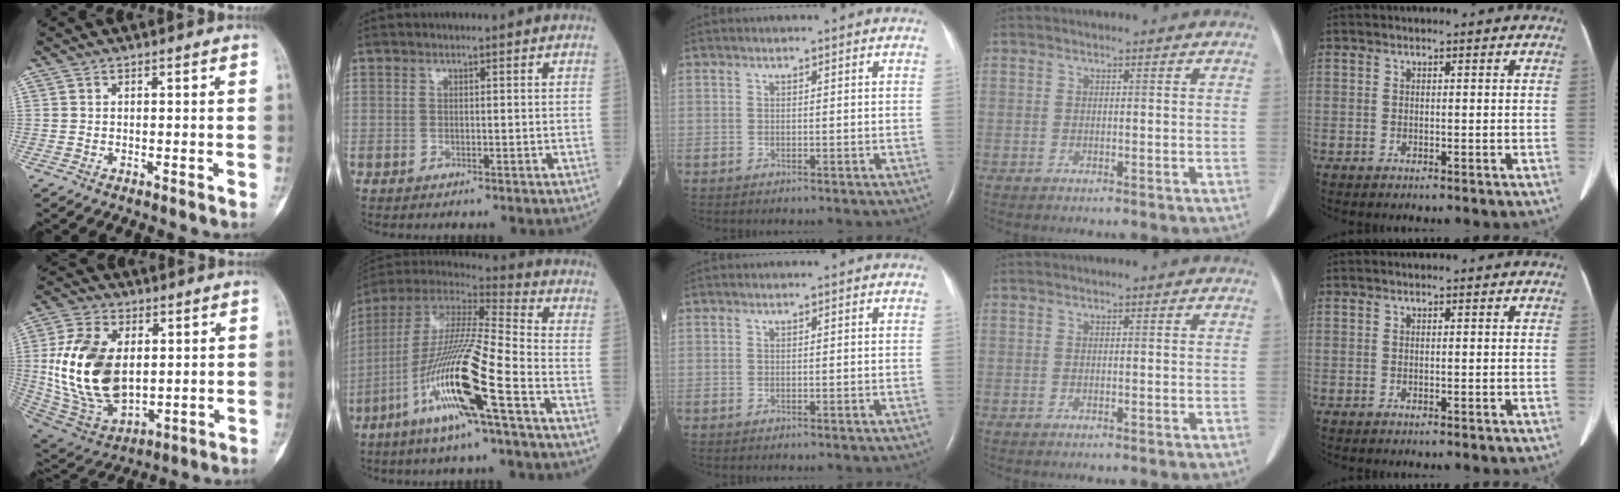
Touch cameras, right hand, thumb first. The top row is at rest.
{"thumb": {"total": 20.3, "force": [2.1, 12.7, 15.7], "torque": [-0.288, -0.013, 0.055]}, "index": {"total": 19.0, "force": [-7.8, 0.6, 17.3], "torque": [-0.370, -0.029, -0.156]}}